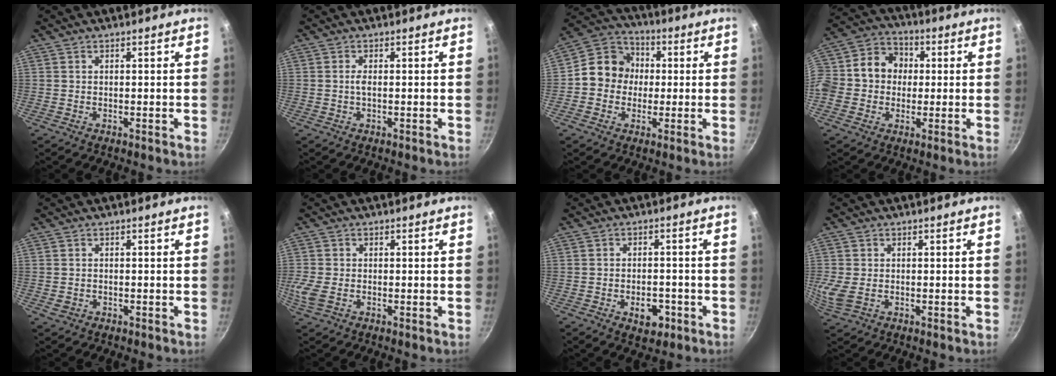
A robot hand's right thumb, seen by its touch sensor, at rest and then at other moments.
{"total": 1.2, "force": [-0.1, 0.3, 1.2], "torque": [-0.026, 0.001, -0.002]}
{"total": 10.5, "force": [-0.1, 9.5, 4.5], "torque": [-0.038, 0.023, -0.026]}
{"total": 15.0, "force": [0.4, 13.0, 7.3], "torque": [-0.114, 0.039, -0.013]}
{"total": 1.4, "force": [-0.3, 1.1, 0.7], "torque": [-0.012, 0.000, -0.005]}
{"total": 4.0, "force": [-0.8, 2.7, 2.9], "torque": [-0.066, -0.001, -0.018]}
{"total": 5.5, "force": [-2.2, 3.4, 3.7], "torque": [-0.035, 0.012, -0.028]}
{"total": 4.4, "force": [-0.2, 3.1, 3.2], "torque": [-0.066, -0.005, 0.001]}